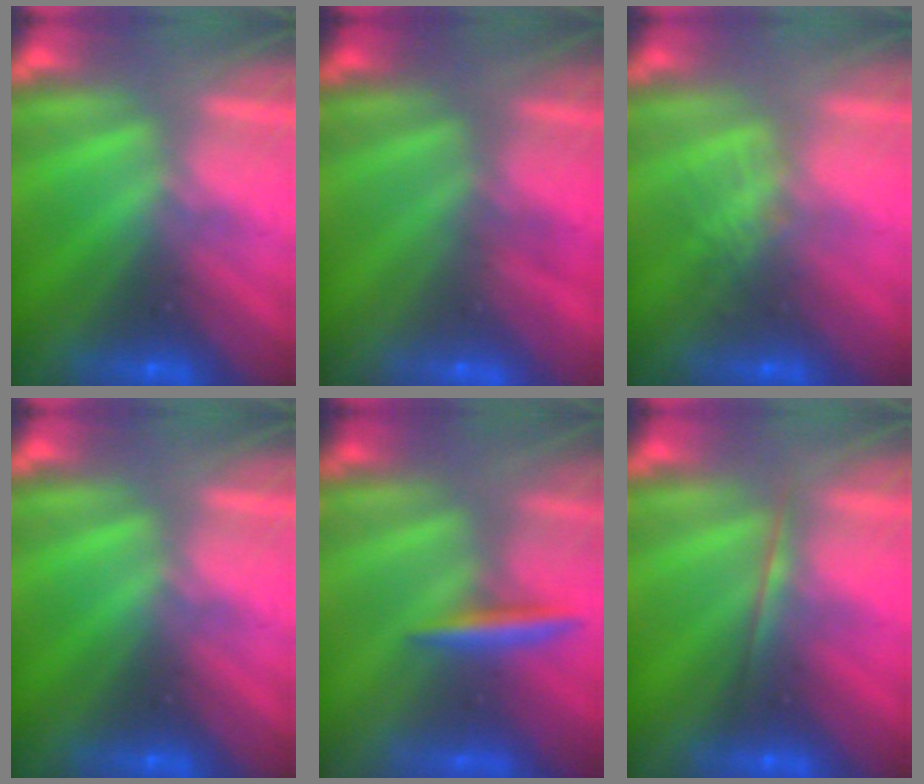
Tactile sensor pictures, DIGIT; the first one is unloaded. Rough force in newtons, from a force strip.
{"total": 1.9}
{"total": 2.7}
{"total": 0.0}
{"total": 2.9}
{"total": 1.7}